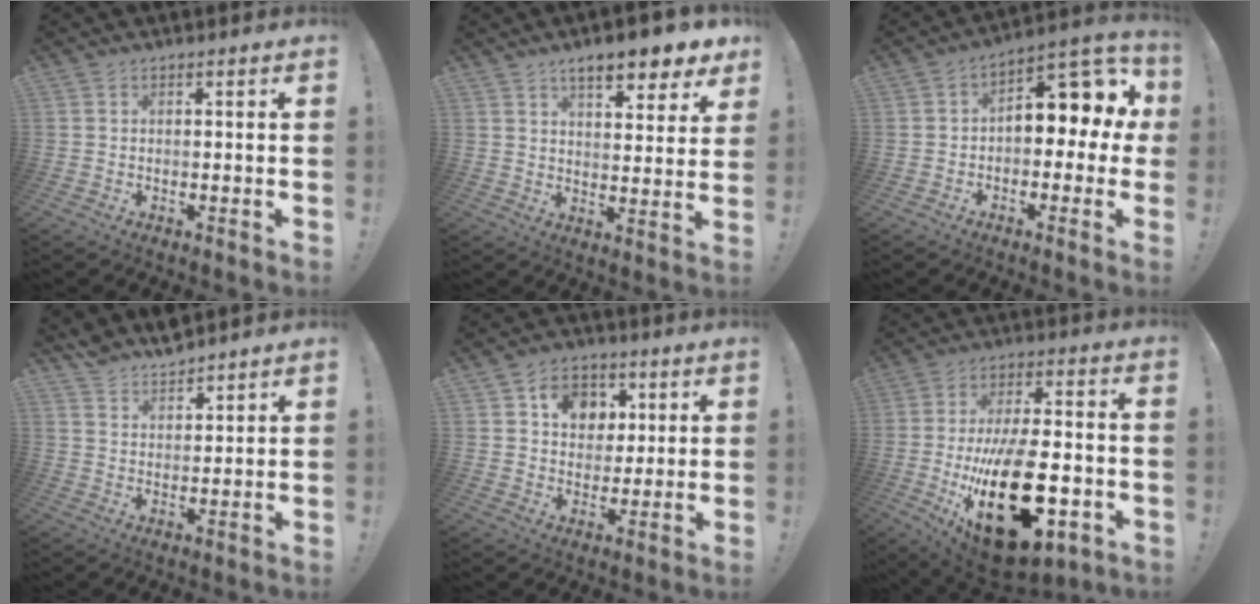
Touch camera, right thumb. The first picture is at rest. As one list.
[{"total": 10.2, "force": [7.2, 2.7, 6.6], "torque": [-0.091, -0.046, 0.119]}, {"total": 11.0, "force": [2.6, 6.5, 8.5], "torque": [-0.105, -0.020, 0.042]}, {"total": 5.6, "force": [5.4, 1.3, 0.4], "torque": [-0.016, -0.043, 0.102]}, {"total": 10.5, "force": [4.3, 8.7, 4.0], "torque": [-0.052, -0.017, 0.085]}, {"total": 29.2, "force": [-7.1, 14.5, 24.4], "torque": [-0.417, 0.035, -0.094]}]